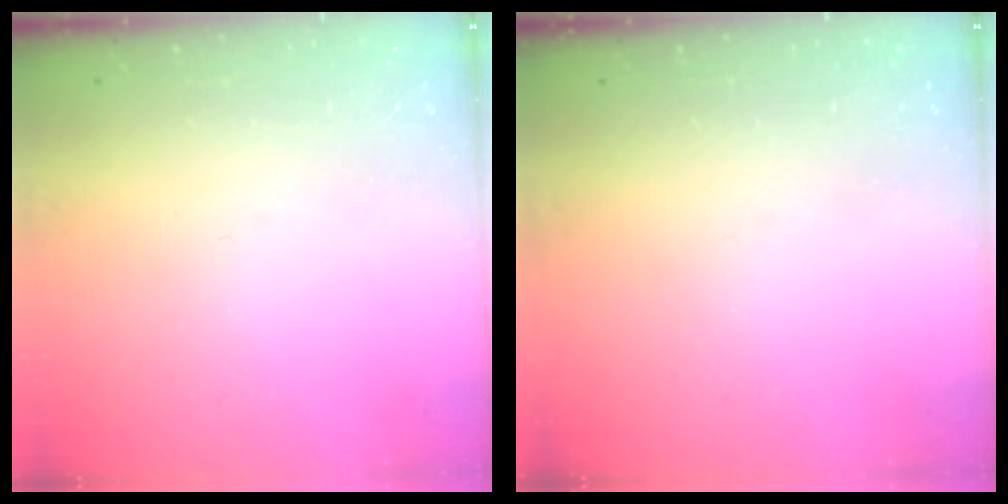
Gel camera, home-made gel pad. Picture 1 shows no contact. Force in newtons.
{"total": 0.0}